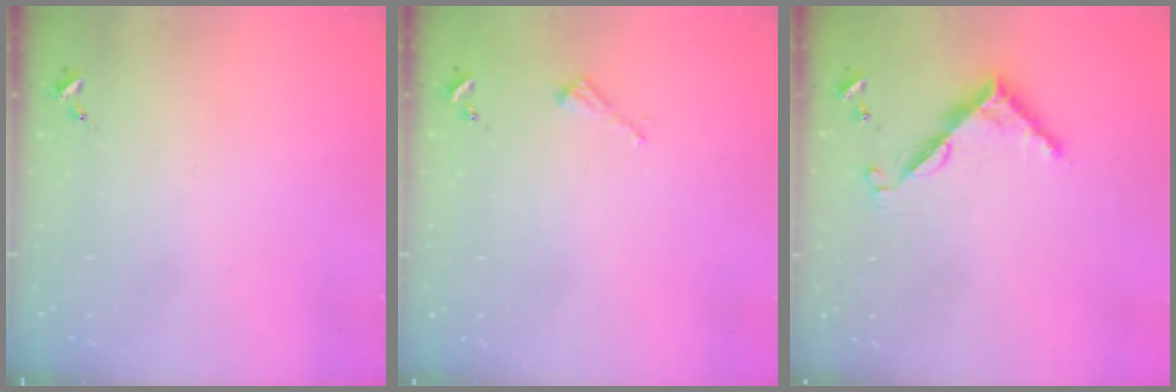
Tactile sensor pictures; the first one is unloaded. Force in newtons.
{"total": 2.2, "press": 2.2, "slide": 0.2}
{"total": 7.5, "press": 7.4, "slide": 0.6}